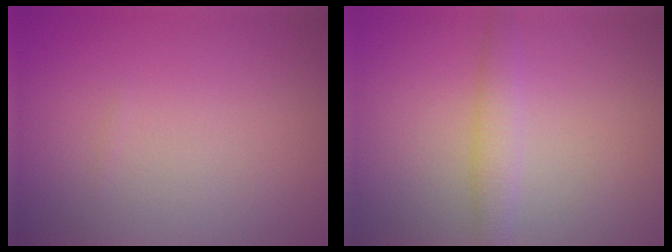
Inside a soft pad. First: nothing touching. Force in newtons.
{"total": 2.2, "press": 2.2, "slide": 0.1}